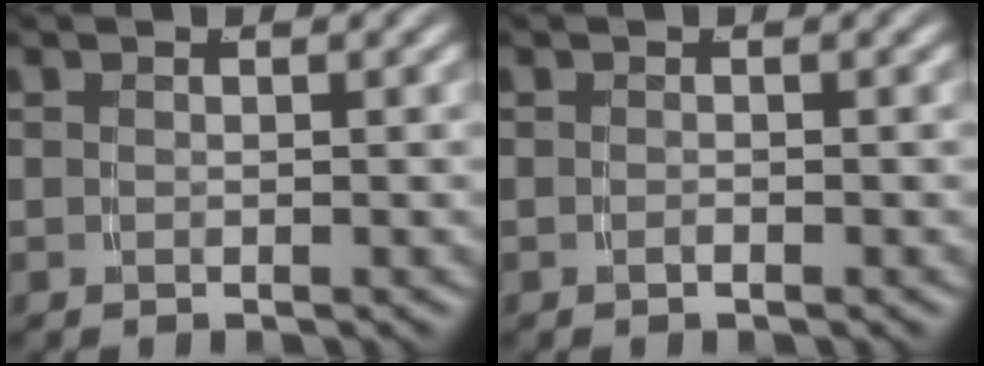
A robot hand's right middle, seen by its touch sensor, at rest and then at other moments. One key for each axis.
{"total": 0.5, "fx": -0.5, "fy": -0.2, "fz": 0.1, "tx": -0.006, "ty": -0.002, "tz": -0.007}